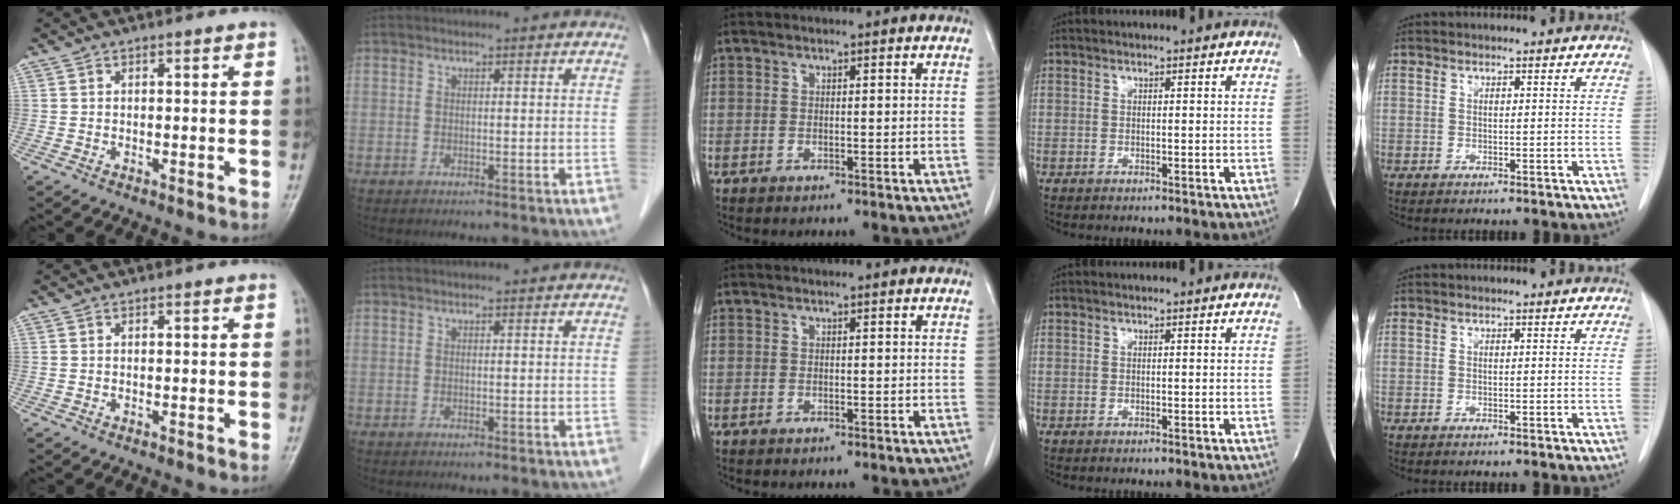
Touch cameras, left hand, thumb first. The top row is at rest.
{}